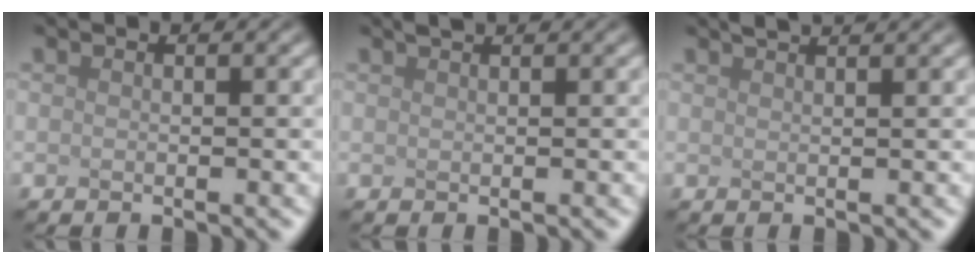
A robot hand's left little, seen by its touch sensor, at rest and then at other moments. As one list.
[{"total": 1.5, "force": [1.2, 0.4, 0.8], "torque": [-0.005, 0.007, 0.002]}, {"total": 2.9, "force": [2.3, 0.8, 1.6], "torque": [-0.002, 0.019, 0.003]}]